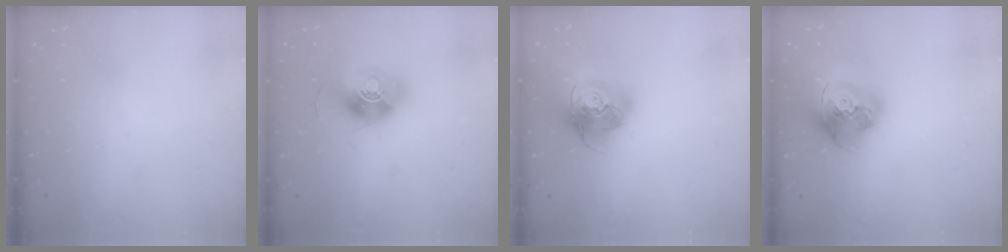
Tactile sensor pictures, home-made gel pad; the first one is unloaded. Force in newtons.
{"total": 16.2, "press": 16.2, "slide": 0.5}
{"total": 15.9, "press": 15.8, "slide": 2.3}
{"total": 19.2, "press": 19.1, "slide": 2.2}